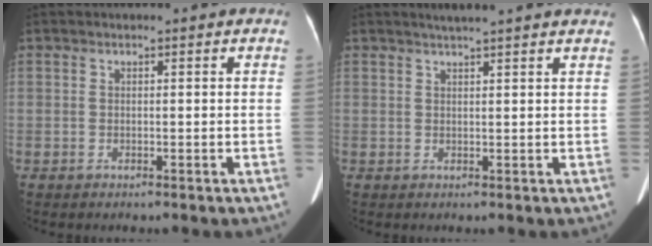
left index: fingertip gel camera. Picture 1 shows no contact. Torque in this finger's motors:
{"motor_torque": [0.03, -0.16, -0.01, 0.02]}